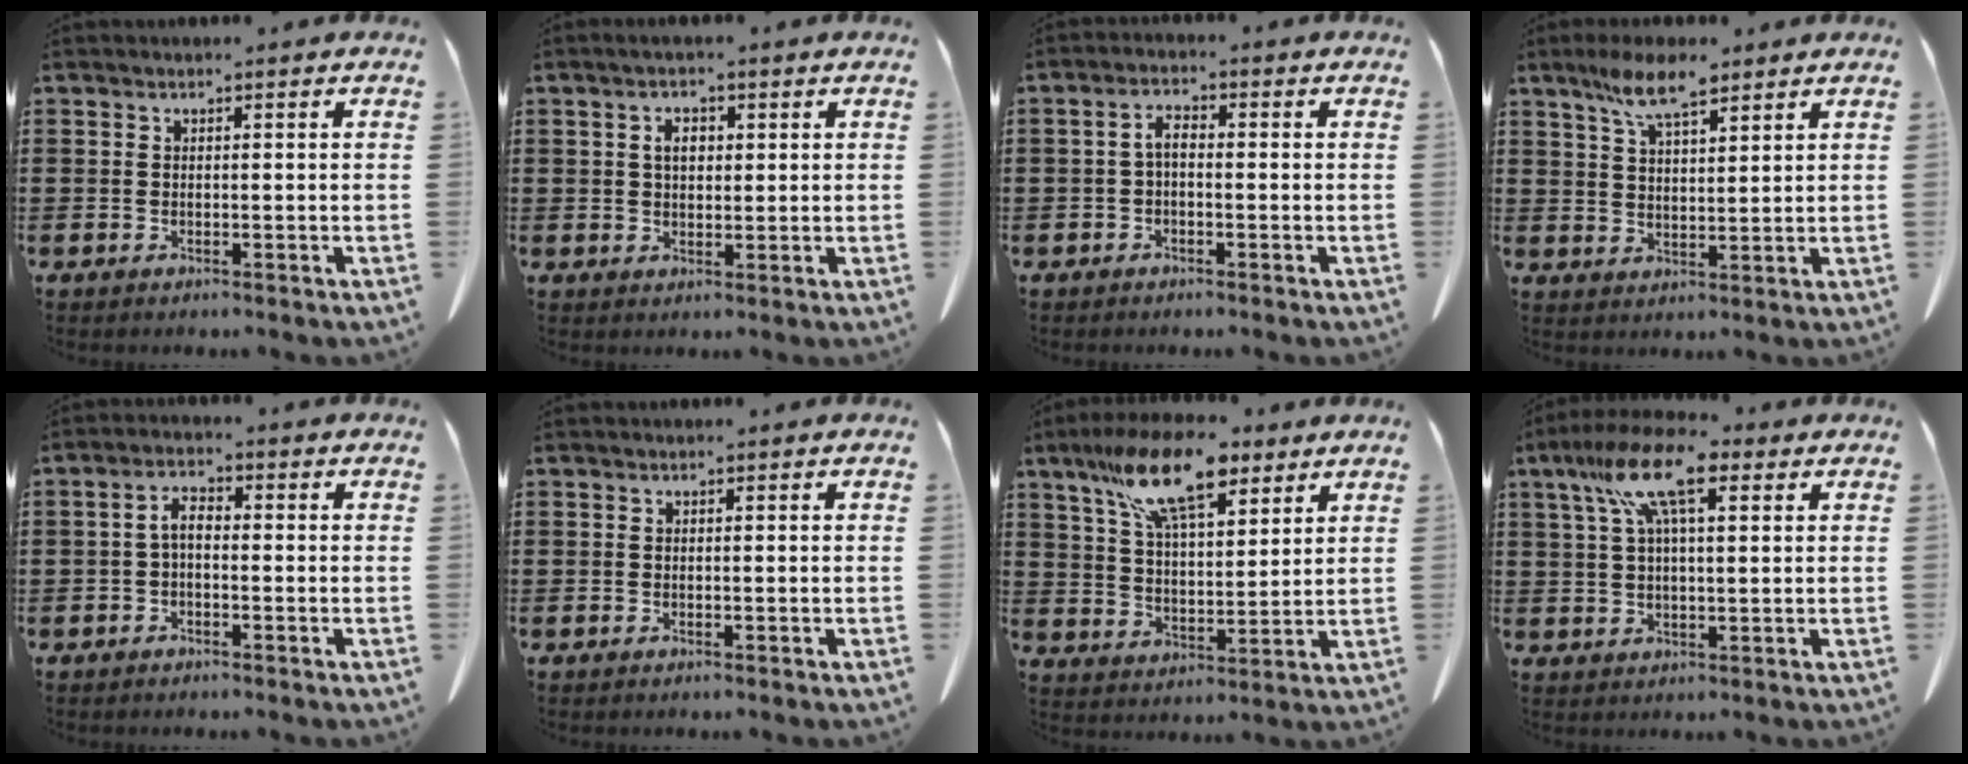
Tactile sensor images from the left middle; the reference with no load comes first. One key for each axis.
{"total": 3.2, "fx": 0.9, "fy": 1.7, "fz": 2.5, "tx": -0.047, "ty": 0.005, "tz": 0.013}
{"total": 2.8, "fx": -0.6, "fy": 1.1, "fz": 2.4, "tx": -0.056, "ty": 0.003, "tz": -0.016}
{"total": 7.5, "fx": 5.2, "fy": 1.8, "fz": 5.1, "tx": -0.110, "ty": -0.001, "tz": 0.094}
{"total": 3.1, "fx": -0.7, "fy": 1.3, "fz": 2.8, "tx": -0.061, "ty": 0.005, "tz": -0.017}
{"total": 0.0}
{"total": 14.4, "fx": 9.5, "fy": 4.9, "fz": 9.7, "tx": -0.193, "ty": -0.016, "tz": 0.167}
{"total": 11.7, "fx": 5.5, "fy": 3.9, "fz": 9.5, "tx": -0.206, "ty": 0.002, "tz": 0.094}